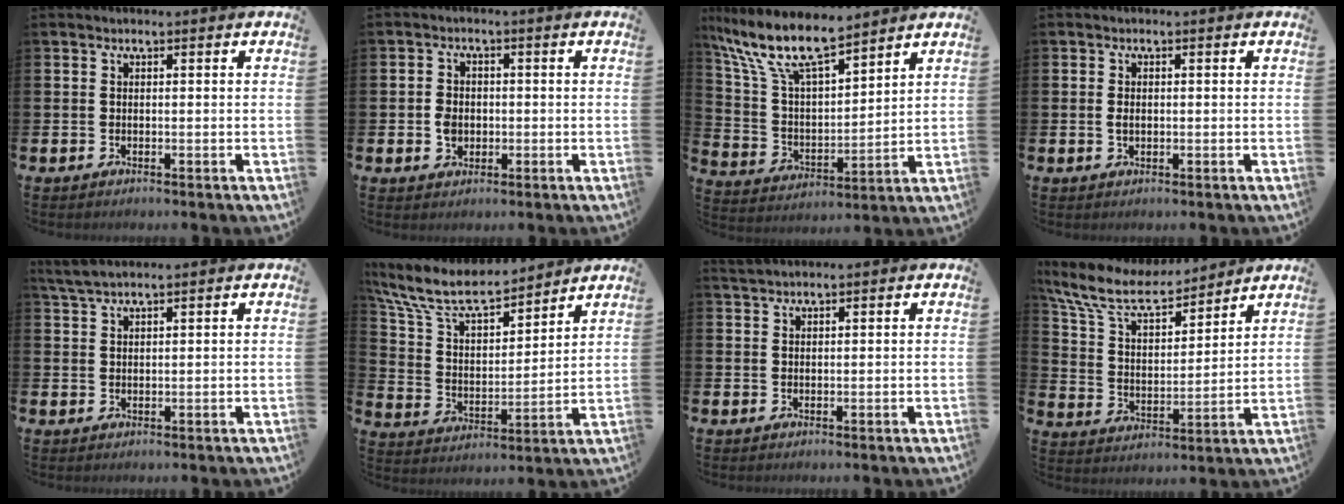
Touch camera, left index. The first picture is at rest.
{"total": 2.9, "force": [-0.5, 2.4, 1.4], "torque": [-0.024, 0.005, -0.014]}
{"total": 11.4, "force": [9.7, 2.4, 5.6], "torque": [-0.148, -0.051, 0.170]}
{"total": 1.2, "force": [0.0, 0.8, 0.8], "torque": [-0.009, 0.004, -0.004]}
{"total": 2.6, "force": [2.4, 0.2, 1.0], "torque": [-0.027, 0.000, 0.045]}
{"total": 9.7, "force": [8.6, 2.6, 3.6], "torque": [-0.112, -0.056, 0.151]}
{"total": 1.4, "force": [1.4, 0.1, 0.1], "torque": [0.001, 0.000, 0.026]}
{"total": 10.3, "force": [9.0, 3.2, 4.0], "torque": [-0.122, -0.051, 0.159]}